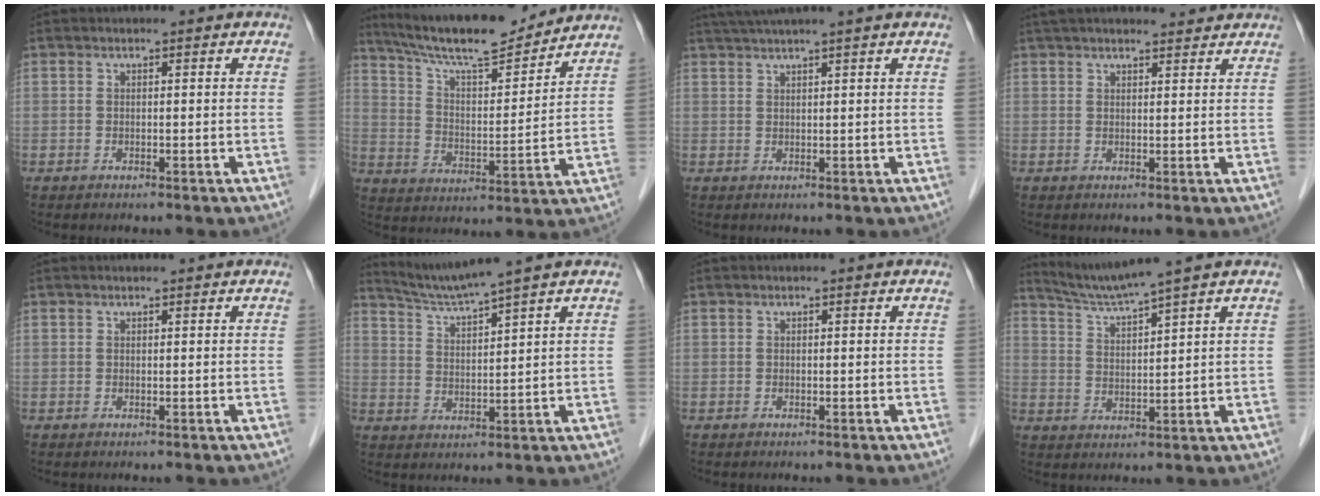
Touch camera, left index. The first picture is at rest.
{"total": 15.8, "force": [14.3, 1.7, 6.6], "torque": [-0.120, 0.004, 0.237]}
{"total": 5.5, "force": [4.3, -1.6, 3.0], "torque": [-0.044, 0.025, 0.075]}
{"total": 12.1, "force": [10.9, 2.2, 4.7], "torque": [-0.068, 0.040, 0.153]}
{"total": 0.8, "force": [0.7, 0.0, 0.4], "torque": [-0.007, 0.009, 0.012]}
{"total": 6.1, "force": [5.4, -2.0, 1.9], "torque": [-0.048, -0.007, 0.110]}
{"total": 0.0}
{"total": 6.3, "force": [5.5, -2.1, 2.2], "torque": [-0.052, -0.007, 0.112]}